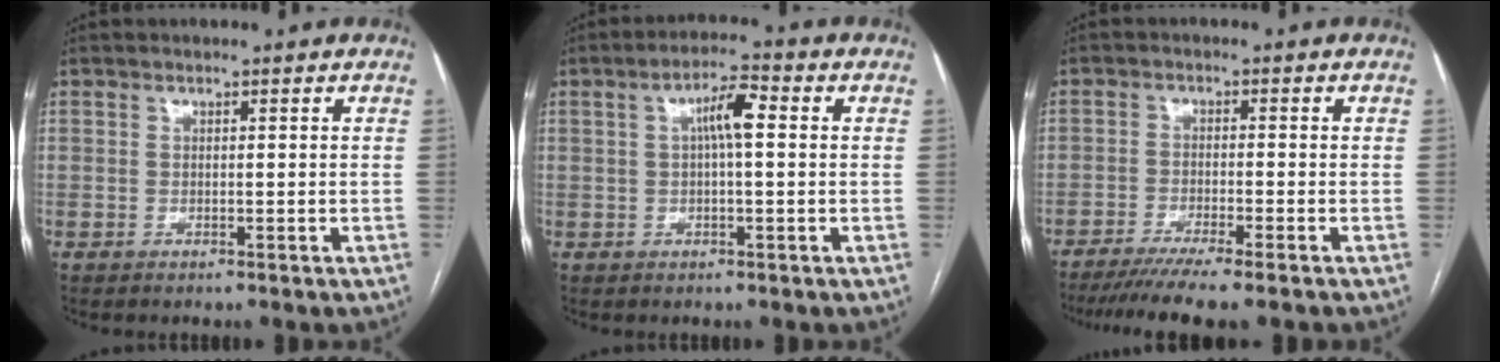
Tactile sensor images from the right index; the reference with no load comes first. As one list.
[{"total": 5.2, "force": [0.9, 1.0, 5.0], "torque": [-0.087, 0.018, 0.013]}, {"total": 9.4, "force": [-7.6, -0.4, 5.5], "torque": [-0.070, -0.022, -0.118]}]